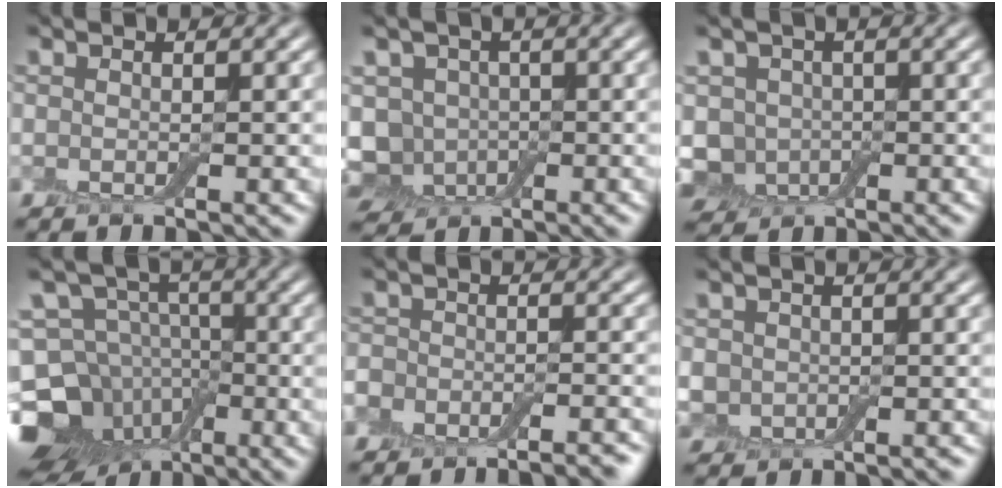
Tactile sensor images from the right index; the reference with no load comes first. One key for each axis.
{"total": 7.0, "fx": -2.3, "fy": 5.8, "fz": 3.3, "tx": -0.055, "ty": -0.003, "tz": -0.051}
{"total": 3.7, "fx": -0.8, "fy": 3.4, "fz": 1.5, "tx": -0.027, "ty": -0.009, "tz": -0.022}
{"total": 12.6, "fx": -7.0, "fy": 9.4, "fz": 4.6, "tx": -0.085, "ty": -0.010, "tz": -0.118}
{"total": 7.3, "fx": -6.2, "fy": 3.4, "fz": 1.9, "tx": 0.000, "ty": 0.003, "tz": -0.090}
{"total": 3.6, "fx": -0.7, "fy": 3.3, "fz": 1.2, "tx": -0.018, "ty": -0.007, "tz": -0.018}